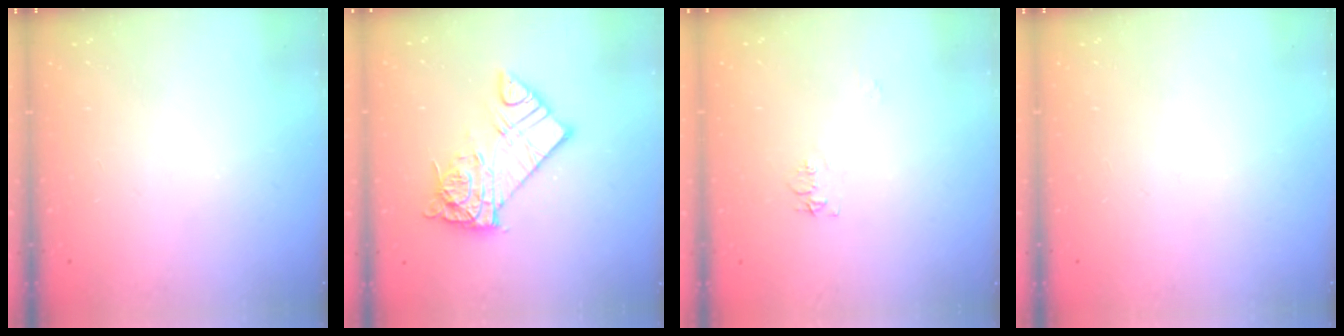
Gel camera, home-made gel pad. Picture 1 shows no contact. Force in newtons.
{"total": 11.5, "press": 11.4, "slide": 1.0}
{"total": 6.2, "press": 6.2, "slide": 0.6}
{"total": 0.0}